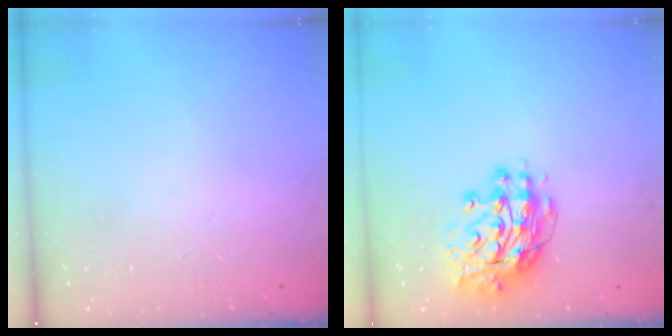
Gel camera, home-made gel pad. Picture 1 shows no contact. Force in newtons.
{"total": 13.7, "press": 13.6, "slide": 1.5}